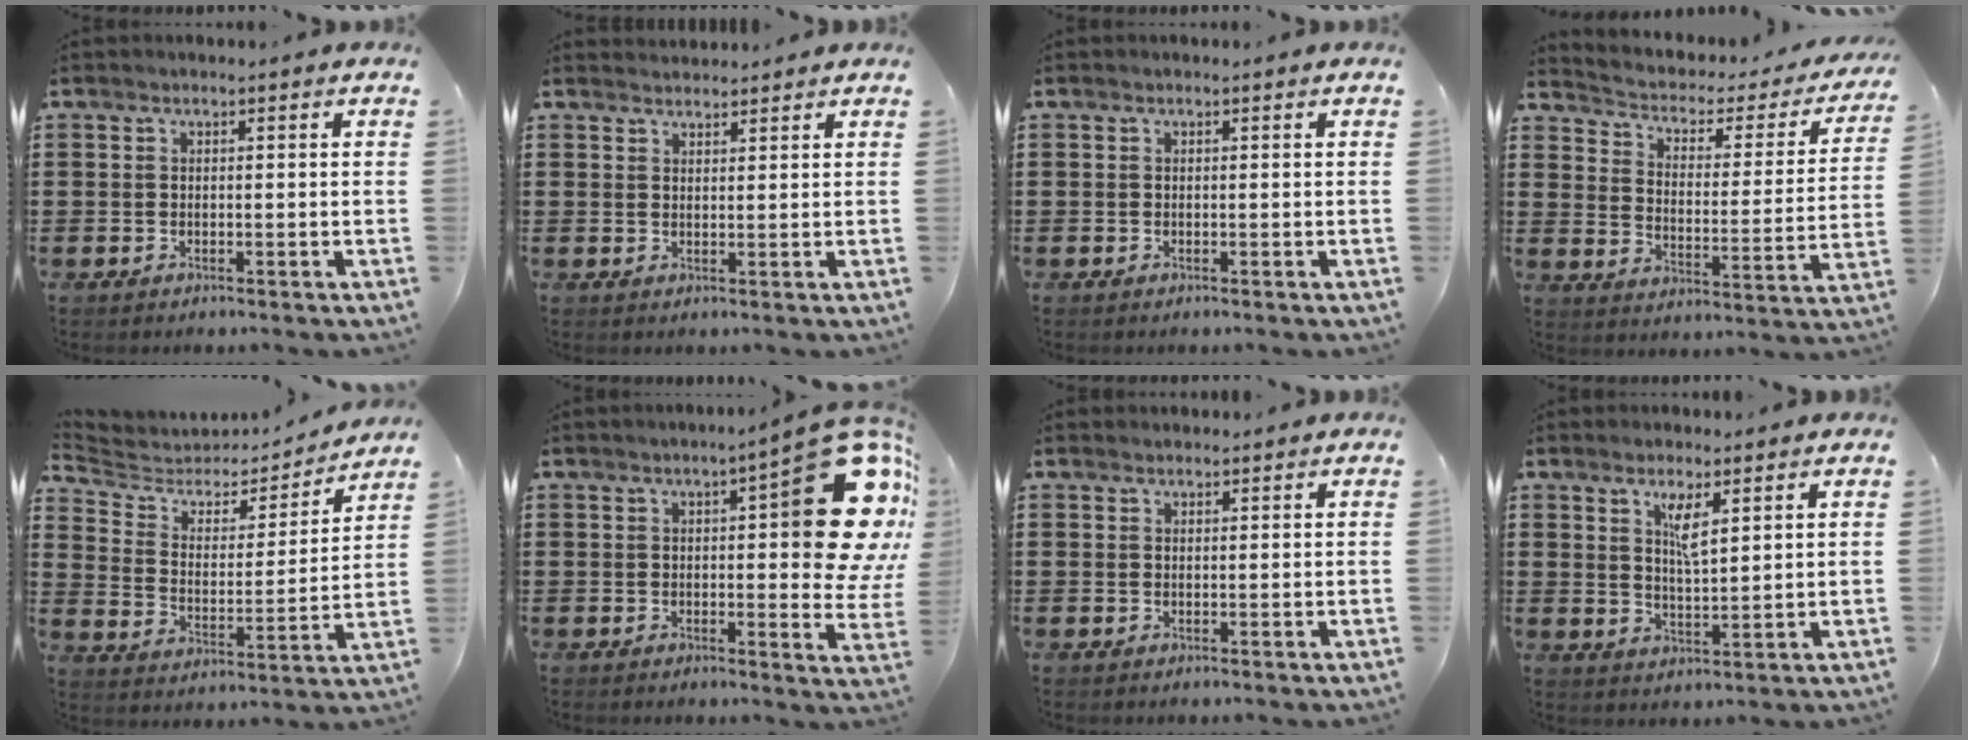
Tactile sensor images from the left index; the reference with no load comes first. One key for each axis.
{"total": 1.6, "fx": 1.6, "fy": 0.2, "fz": -0.2, "tx": -0.001, "ty": 0.001, "tz": 0.032}
{"total": 0.0}
{"total": 2.2, "fx": 1.1, "fy": 1.5, "fz": 1.1, "tx": -0.035, "ty": -0.016, "tz": 0.009}
{"total": 4.6, "fx": 3.9, "fy": 2.3, "fz": 0.9, "tx": -0.049, "ty": -0.025, "tz": 0.059}
{"total": 15.9, "fx": 4.7, "fy": 4.5, "fz": 14.5, "tx": -0.189, "ty": -0.023, "tz": 0.073}
{"total": 0.9, "fx": 0.9, "fy": 0.2, "fz": 0.0, "tx": -0.002, "ty": 0.000, "tz": 0.019}
{"total": 4.3, "fx": 2.6, "fy": 1.1, "fz": 3.3, "tx": -0.063, "ty": 0.000, "tz": 0.043}